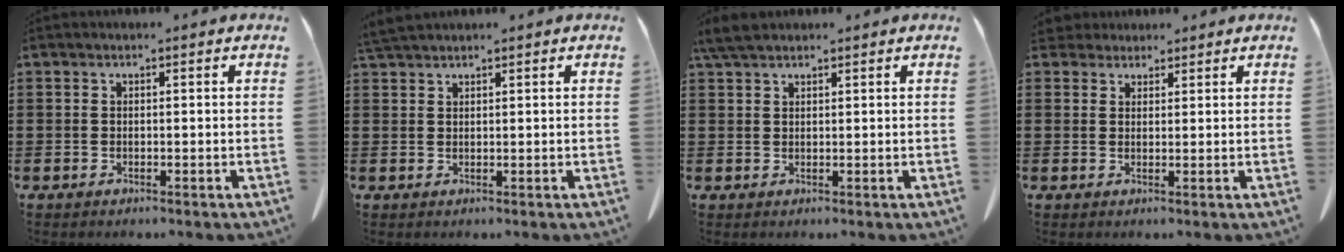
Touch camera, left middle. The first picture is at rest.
{"total": 2.3, "force": [2.1, 0.3, 0.9], "torque": [-0.024, 0.002, 0.041]}
{"total": 3.4, "force": [2.7, 0.9, 1.9], "torque": [-0.046, 0.004, 0.051]}
{"total": 2.6, "force": [2.3, 1.1, 0.4], "torque": [-0.007, 0.001, 0.043]}